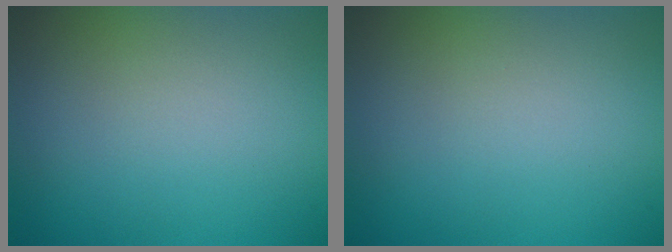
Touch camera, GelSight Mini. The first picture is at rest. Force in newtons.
{"total": 0.0}